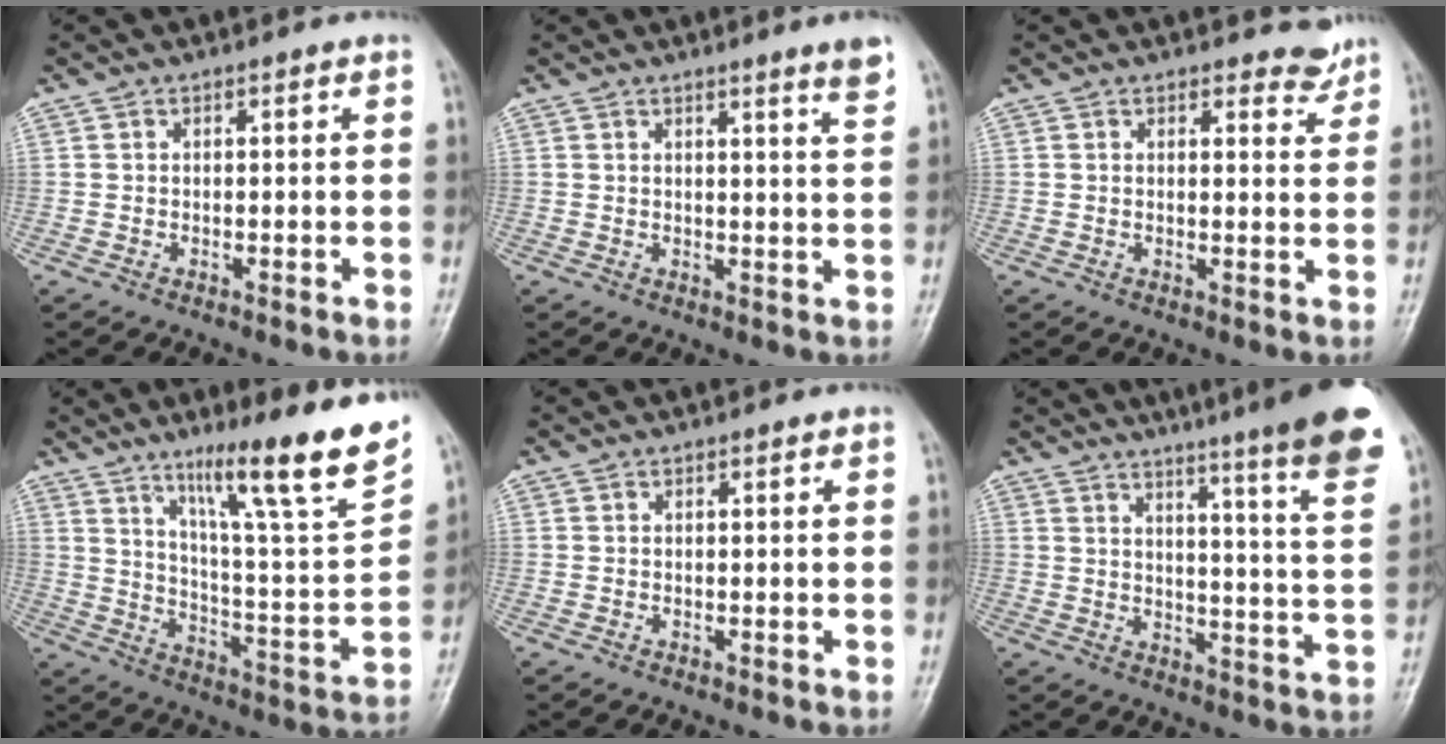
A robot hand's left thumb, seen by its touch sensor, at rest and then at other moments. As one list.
[{"total": 3.9, "force": [2.8, -0.4, 2.6], "torque": [-0.032, -0.027, 0.038]}, {"total": 3.3, "force": [2.9, 1.3, 0.7], "torque": [0.009, -0.025, 0.030]}, {"total": 22.0, "force": [14.1, 2.4, 16.6], "torque": [-0.224, -0.066, 0.228]}, {"total": 0.0}, {"total": 22.3, "force": [16.6, 1.6, 14.8], "torque": [-0.181, -0.094, 0.207]}]